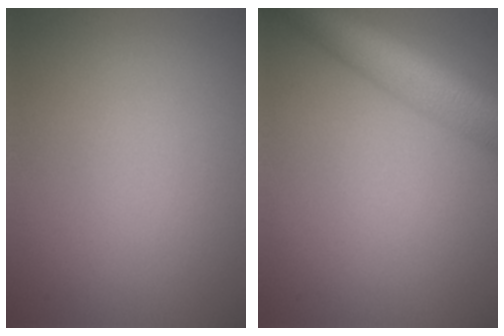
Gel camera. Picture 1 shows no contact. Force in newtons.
{"total": 8.1, "press": 8.1, "slide": 0.2}